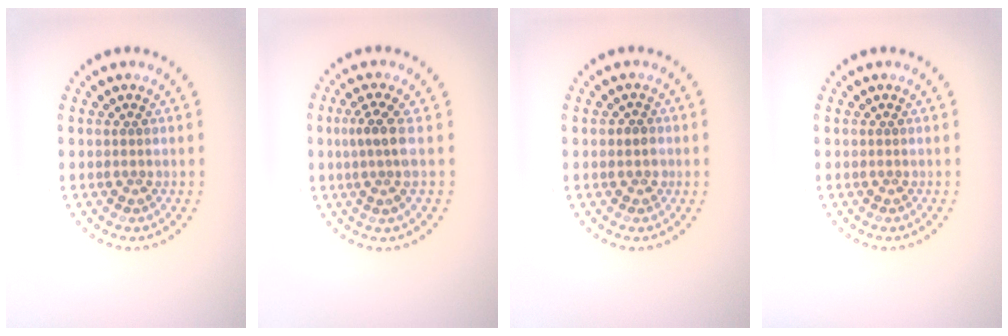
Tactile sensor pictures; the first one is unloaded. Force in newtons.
{"total": 2.7, "press": 2.0, "slide": 1.7}
{"total": 0.9, "press": 0.9, "slide": 0.3}
{"total": 0.0}